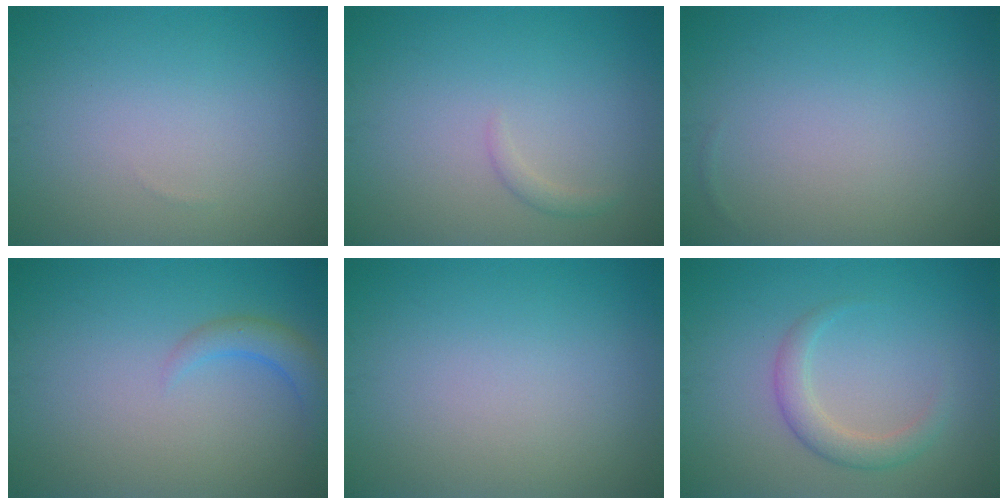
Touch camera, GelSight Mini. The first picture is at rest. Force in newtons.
{"total": 0.8, "press": 0.8, "slide": 0.0}
{"total": 0.0}
{"total": 2.3, "press": 2.3, "slide": 0.3}
{"total": 0.0}
{"total": 2.5, "press": 2.5, "slide": 0.2}